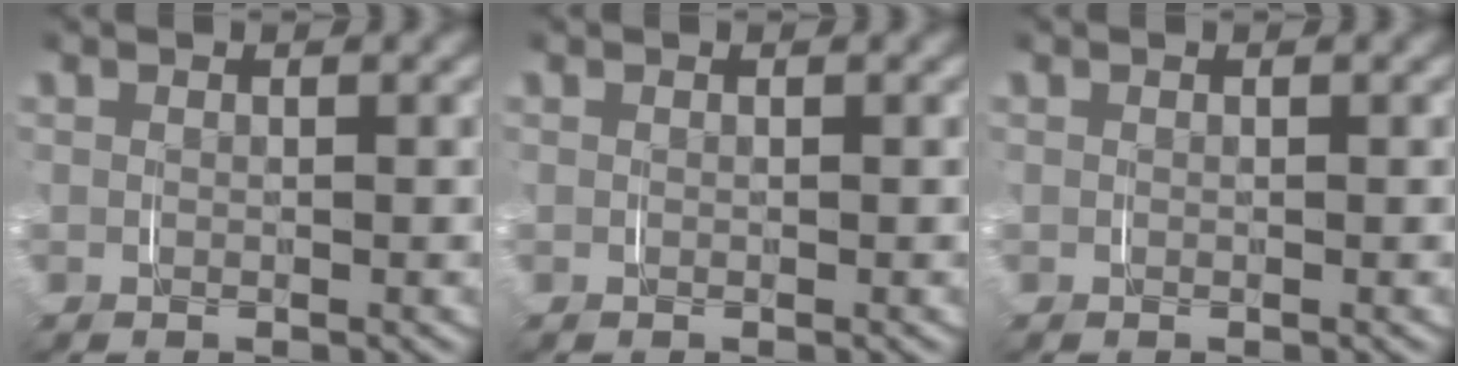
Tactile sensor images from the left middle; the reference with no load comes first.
{"total": 0.0}
{"total": 0.0}